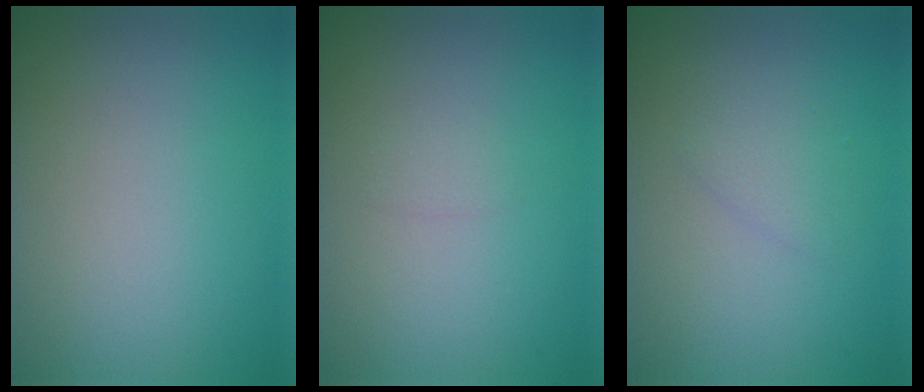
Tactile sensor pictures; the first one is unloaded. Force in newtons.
{"total": 0.6, "press": 0.6, "slide": 0.1}
{"total": 1.3, "press": 1.3, "slide": 0.1}